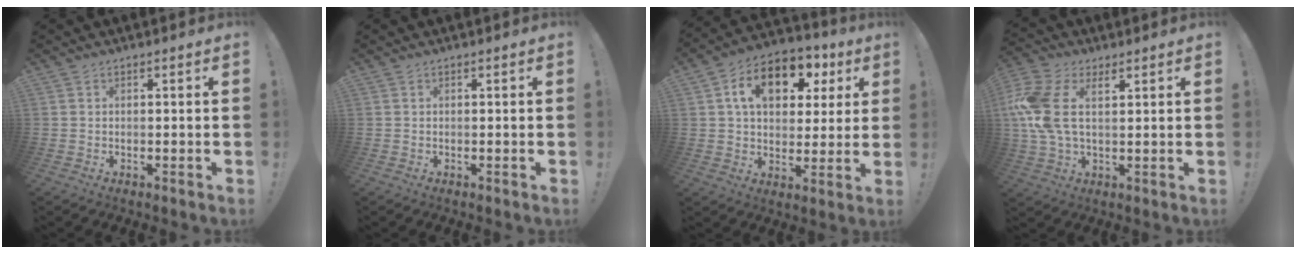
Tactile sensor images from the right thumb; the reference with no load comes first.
{"total": 0.0}
{"total": 15.4, "force": [5.8, 10.2, 10.1], "torque": [-0.161, -0.009, 0.104]}
{"total": 12.9, "force": [3.9, 7.5, 9.7], "torque": [-0.216, -0.009, 0.074]}